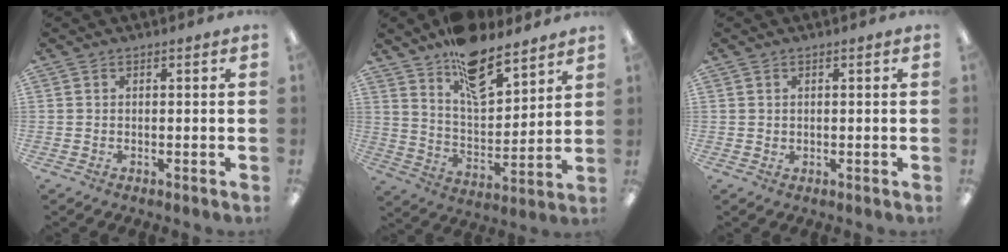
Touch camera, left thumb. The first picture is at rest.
{"total": 14.6, "force": [11.1, 6.1, 7.4], "torque": [-0.114, -0.069, 0.196]}
{"total": 1.1, "force": [0.5, 0.6, 0.7], "torque": [-0.016, 0.003, 0.009]}